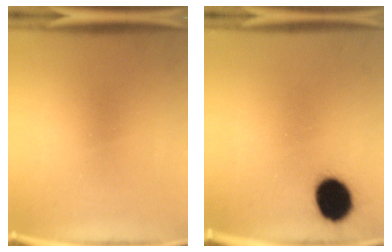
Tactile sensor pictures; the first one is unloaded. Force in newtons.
{"total": 11.2}